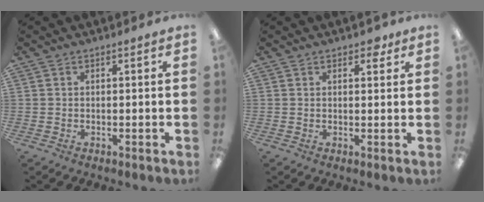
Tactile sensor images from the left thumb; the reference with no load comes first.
{"total": 2.7, "force": [1.8, 1.5, 1.3], "torque": [-0.003, -0.005, 0.027]}